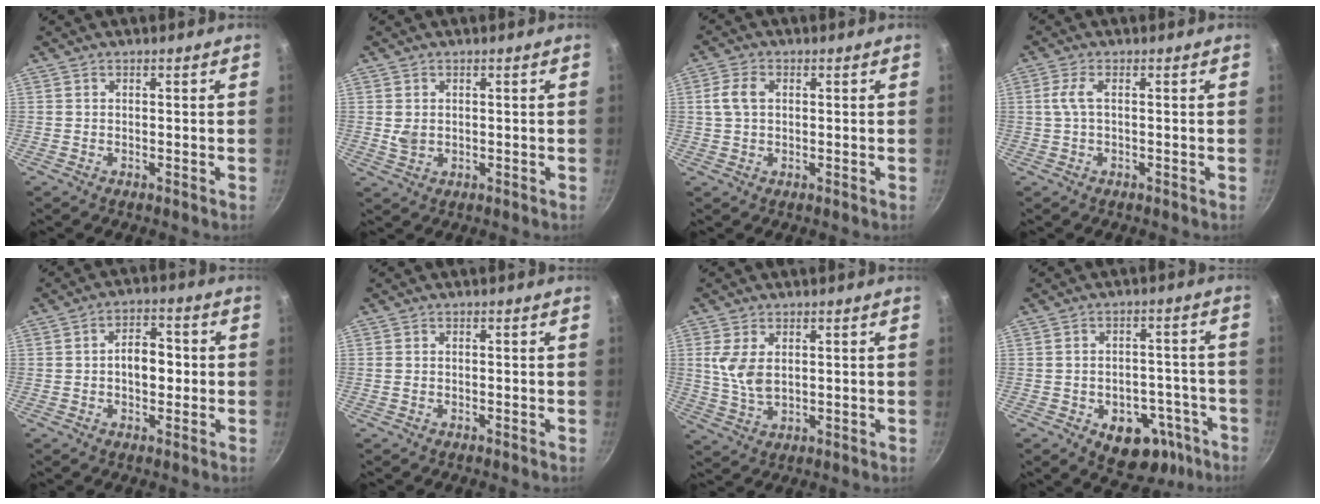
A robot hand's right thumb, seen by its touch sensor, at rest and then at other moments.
{"total": 2.4, "force": [0.3, 1.8, 1.6], "torque": [-0.030, -0.006, 0.012]}
{"total": 4.4, "force": [0.8, 2.9, 3.2], "torque": [-0.073, 0.009, 0.014]}
{"total": 2.8, "force": [0.3, 1.0, 2.6], "torque": [-0.072, 0.008, 0.005]}
{"total": 6.5, "force": [-0.1, 4.0, 5.1], "torque": [-0.058, 0.016, -0.008]}
{"total": 0.7, "force": [-0.1, 0.5, 0.5], "torque": [-0.016, 0.003, 0.000]}
{"total": 6.4, "force": [1.5, 3.6, 5.0], "torque": [-0.102, -0.006, 0.037]}
{"total": 12.6, "force": [-6.5, 8.0, 7.2], "torque": [-0.065, 0.047, -0.081]}